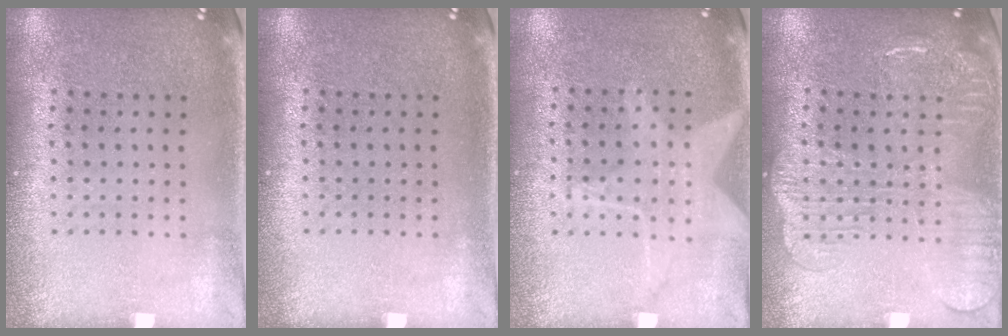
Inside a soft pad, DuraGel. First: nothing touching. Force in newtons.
{"total": 0.0}
{"total": 1.1, "press": 1.0, "slide": 0.4}
{"total": 1.9, "press": 1.8, "slide": 0.5}